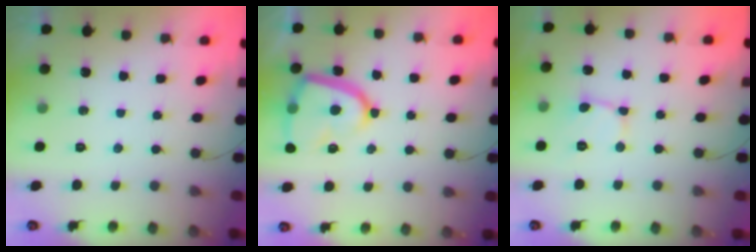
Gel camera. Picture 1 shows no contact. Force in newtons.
{"total": 15.6, "press": 15.5, "slide": 1.6}
{"total": 2.6, "press": 2.6, "slide": 0.2}